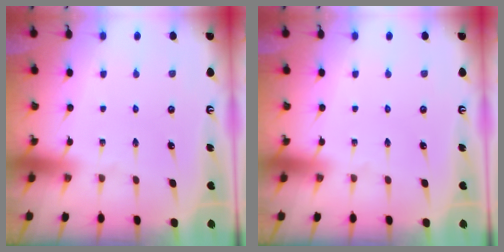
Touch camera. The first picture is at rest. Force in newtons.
{"total": 0.0}